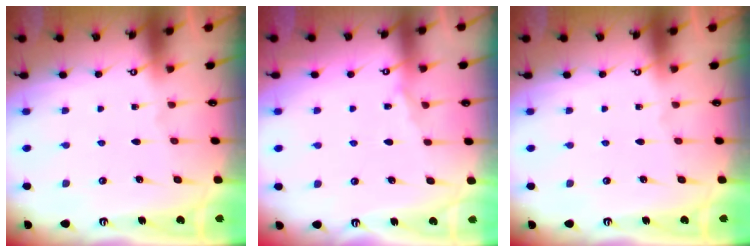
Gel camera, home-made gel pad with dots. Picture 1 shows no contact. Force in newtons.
{"total": 4.0, "press": 4.0, "slide": 0.5}
{"total": 0.0}